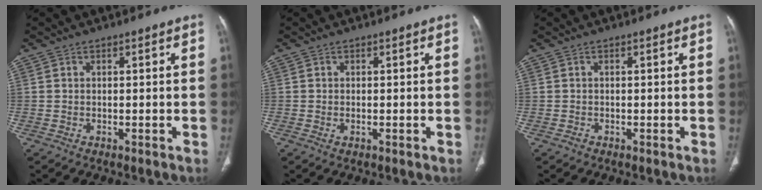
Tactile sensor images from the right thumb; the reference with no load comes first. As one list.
[{"total": 0.6, "force": [-0.1, 0.4, 0.5], "torque": [-0.011, 0.000, -0.001]}, {"total": 0.5, "force": [-0.3, 0.4, 0.2], "torque": [-0.002, 0.001, -0.007]}]